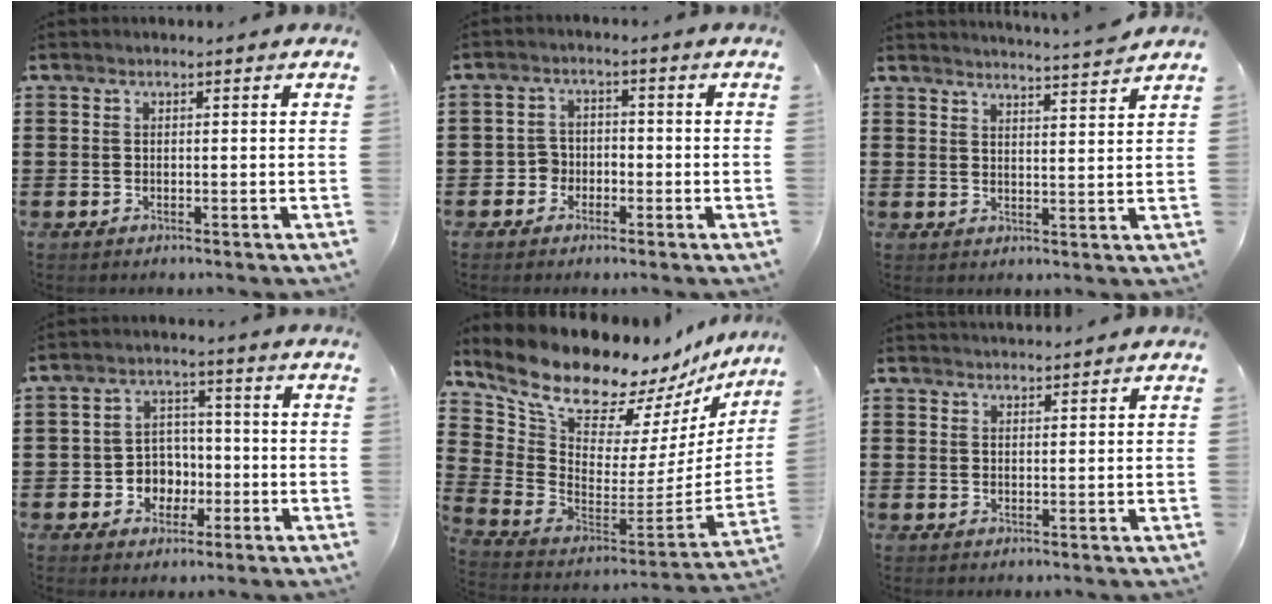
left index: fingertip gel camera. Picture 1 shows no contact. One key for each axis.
{"total": 2.9, "fx": -1.8, "fy": 2.2, "fz": 0.6, "tx": -0.021, "ty": 0.006, "tz": -0.040}
{"total": 3.5, "fx": 3.4, "fy": -0.8, "fz": 0.4, "tx": -0.020, "ty": -0.021, "tz": 0.060}
{"total": 5.1, "fx": -1.7, "fy": 4.6, "fz": 1.4, "tx": -0.039, "ty": 0.013, "tz": -0.032}
{"total": 12.5, "fx": 10.8, "fy": 4.4, "fz": 4.5, "tx": -0.130, "ty": -0.090, "tz": 0.193}
{"total": 1.6, "fx": 1.6, "fy": 0.2, "fz": 0.0, "tx": -0.004, "ty": 0.000, "tz": 0.032}